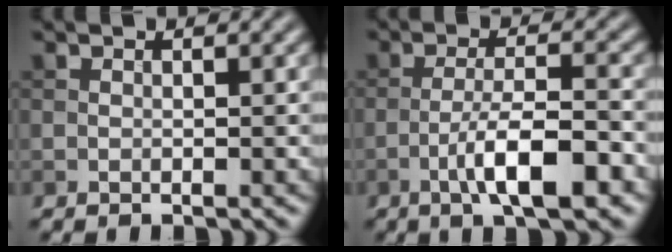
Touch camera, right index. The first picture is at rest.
{"total": 6.3, "force": [-2.9, 1.5, 5.4], "torque": [-0.095, 0.007, -0.050]}